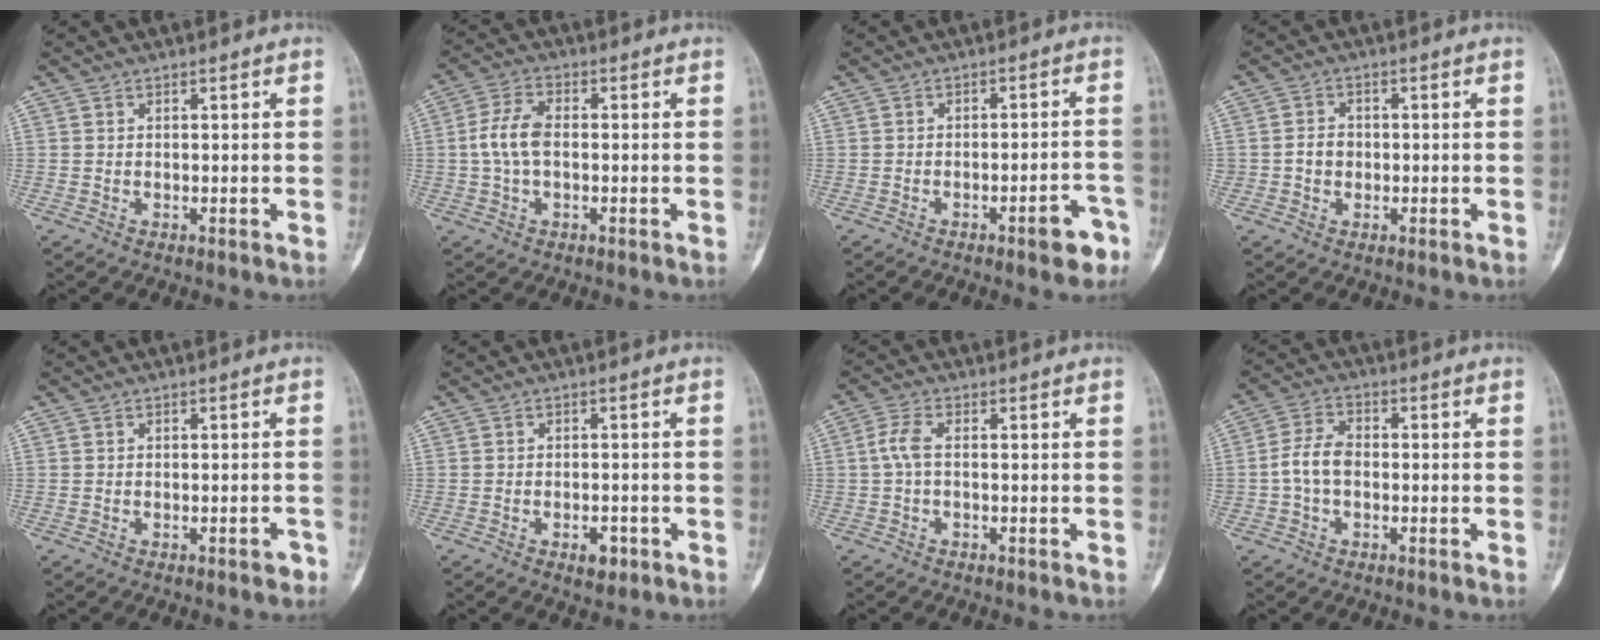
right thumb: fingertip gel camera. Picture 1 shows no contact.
{"total": 6.6, "force": [-0.3, 3.7, 5.5], "torque": [-0.121, 0.017, -0.012]}
{"total": 5.9, "force": [-3.5, 1.7, 4.4], "torque": [-0.044, 0.031, -0.042]}
{"total": 3.0, "force": [-0.5, 2.6, 1.4], "torque": [-0.011, 0.009, -0.012]}
{"total": 1.7, "force": [-1.2, 0.6, 1.1], "torque": [-0.013, 0.009, -0.015]}
{"total": 3.3, "force": [-1.6, 1.7, 2.2], "torque": [-0.023, 0.006, -0.020]}
{"total": 3.3, "force": [-0.4, 1.3, 3.0], "torque": [-0.076, 0.009, -0.012]}
{"total": 5.8, "force": [-1.0, 3.7, 4.3], "torque": [-0.085, 0.021, -0.027]}